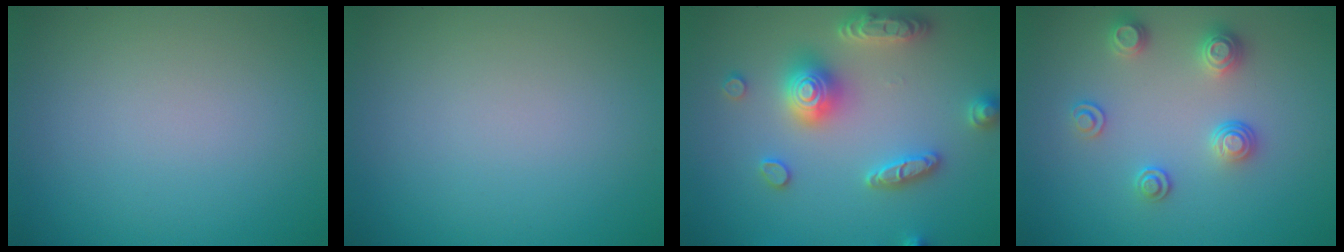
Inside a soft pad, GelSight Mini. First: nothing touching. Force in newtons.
{"total": 0.0}
{"total": 5.4, "press": 5.4, "slide": 1.0}
{"total": 2.6, "press": 2.6, "slide": 0.6}